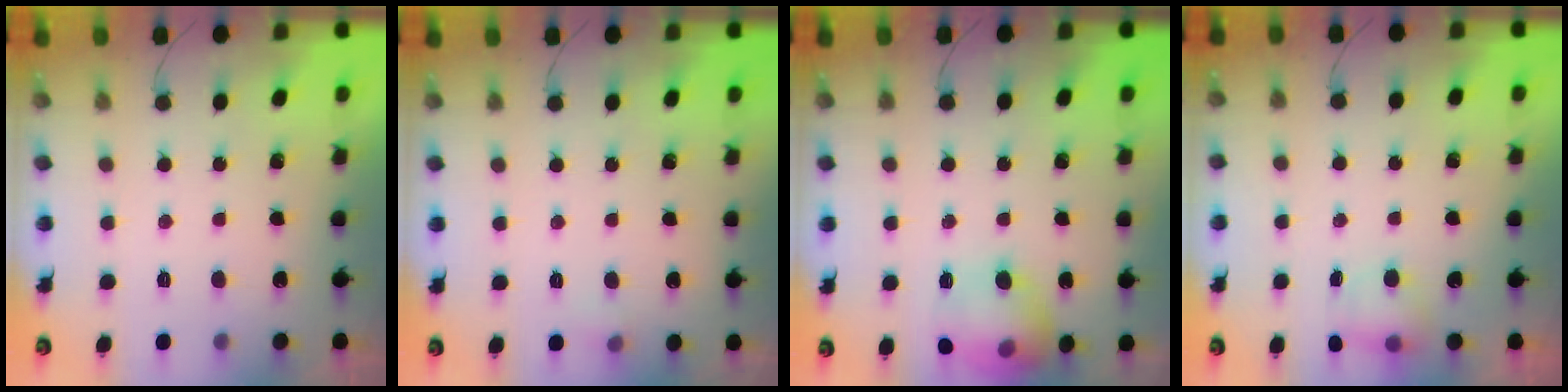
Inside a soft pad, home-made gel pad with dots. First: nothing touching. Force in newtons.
{"total": 3.6, "press": 3.4, "slide": 1.3}
{"total": 15.7, "press": 15.7, "slide": 1.3}
{"total": 5.2, "press": 5.1, "slide": 1.1}